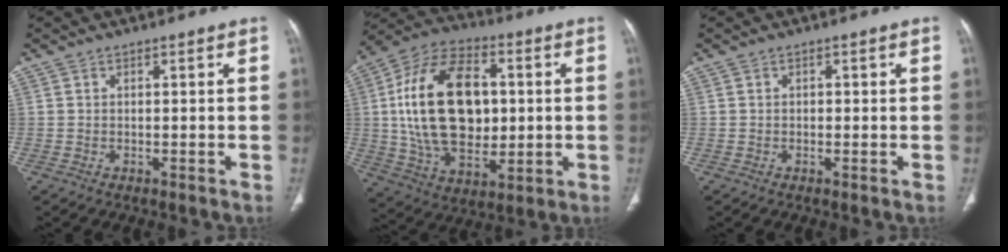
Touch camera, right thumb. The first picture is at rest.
{"total": 24.3, "force": [2.2, 14.9, 19.1], "torque": [-0.323, 0.002, 0.043]}
{"total": 0.5, "force": [0.0, 0.4, 0.3], "torque": [0.002, 0.001, -0.004]}